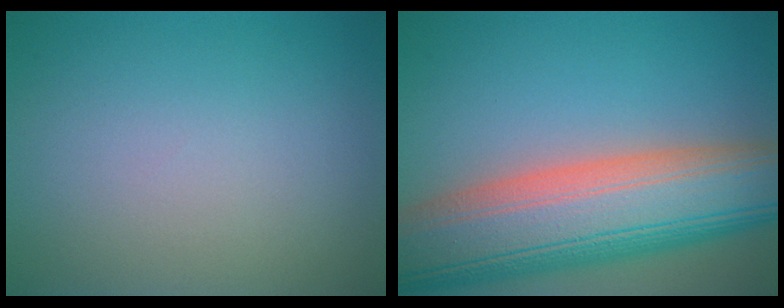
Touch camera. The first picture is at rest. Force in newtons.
{"total": 14.2, "press": 14.1, "slide": 1.2}